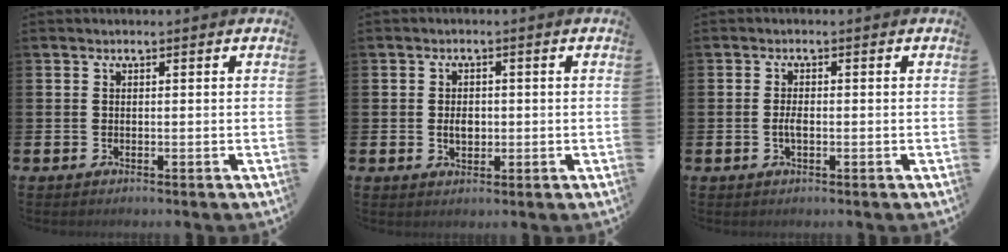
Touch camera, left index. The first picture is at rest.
{"total": 2.6, "force": [-0.1, 1.8, 1.9], "torque": [-0.013, -0.003, -0.008]}
{"total": 1.9, "force": [-0.4, 0.7, 1.7], "torque": [-0.031, 0.000, -0.008]}